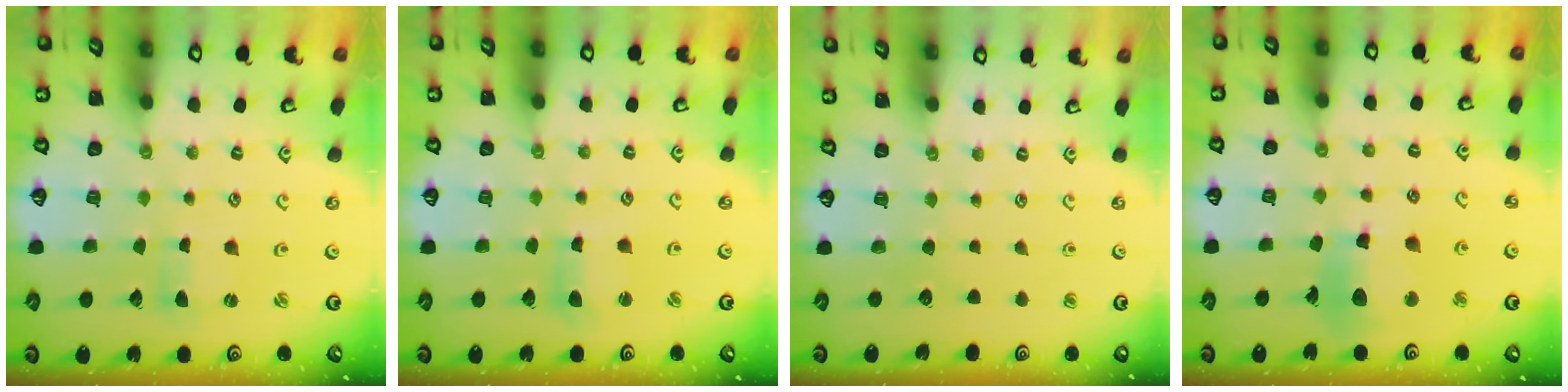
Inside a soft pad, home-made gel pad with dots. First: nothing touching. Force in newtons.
{"total": 4.3, "press": 4.2, "slide": 0.5}
{"total": 0.0}
{"total": 12.1, "press": 12.0, "slide": 1.2}